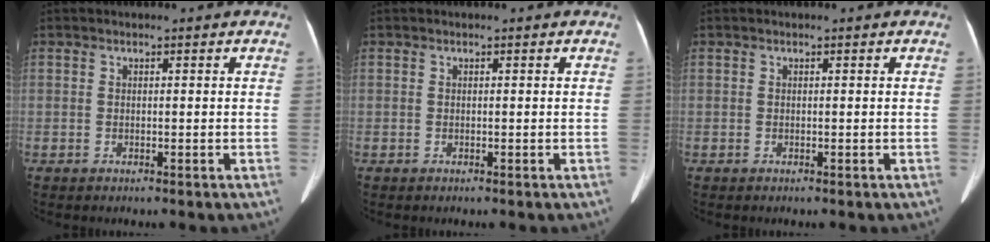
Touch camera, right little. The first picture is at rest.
{"total": 0.0}
{"total": 0.0}